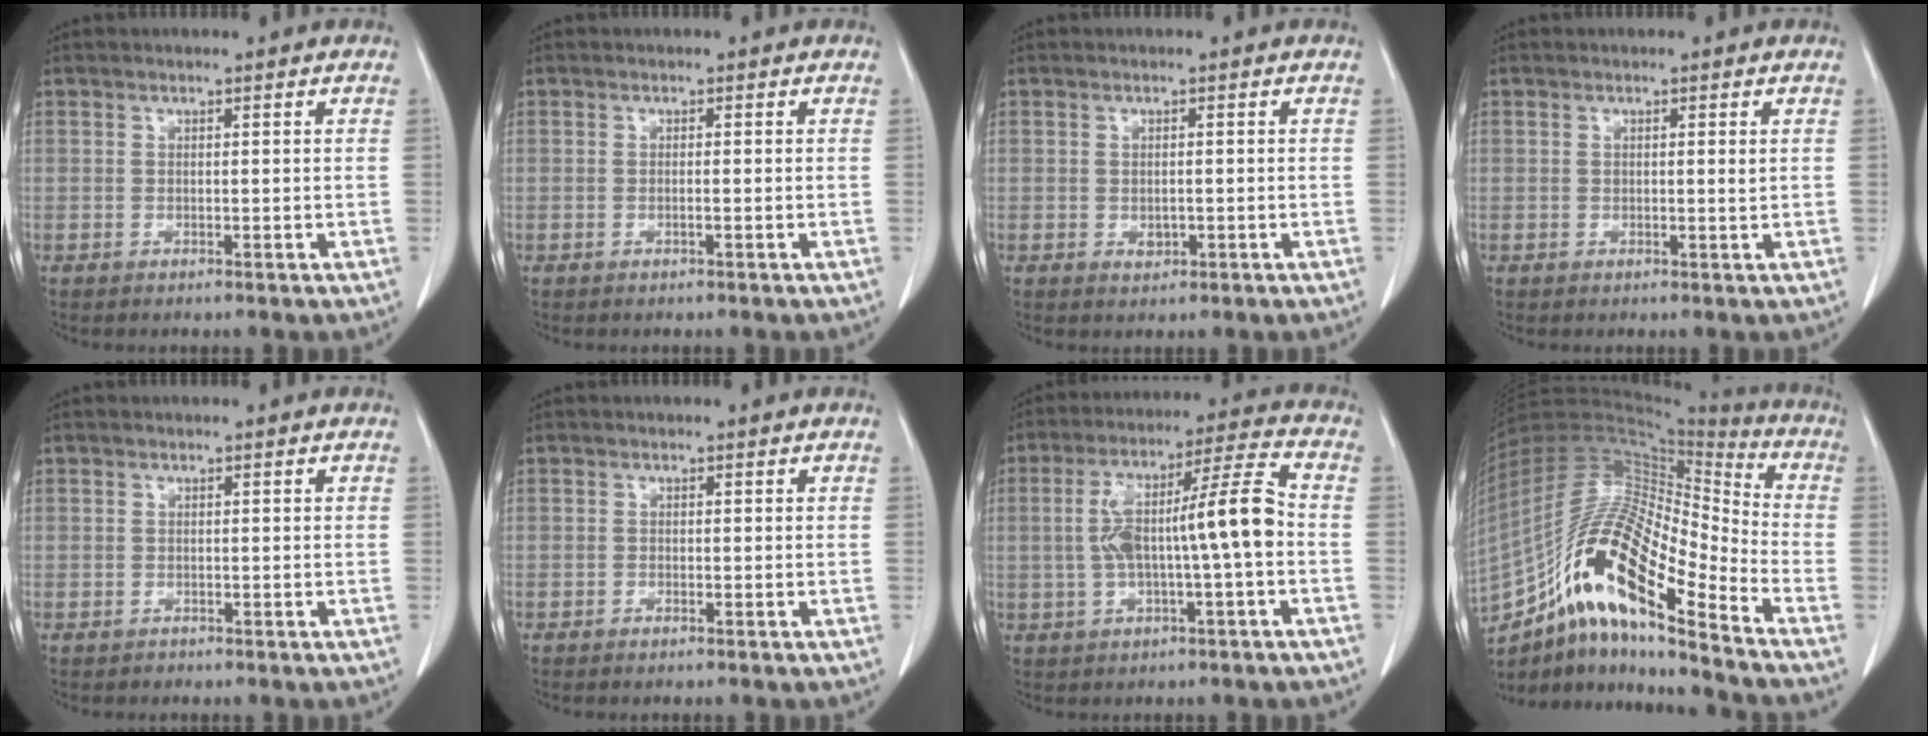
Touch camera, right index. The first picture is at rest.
{"total": 0.5, "force": [-0.2, -0.1, 0.5], "torque": [-0.009, 0.000, -0.003]}
{"total": 1.4, "force": [-0.3, 0.9, 1.0], "torque": [-0.015, -0.002, 0.001]}
{"total": 0.9, "force": [0.3, 0.0, 0.9], "torque": [-0.016, -0.002, 0.003]}
{"total": 0.8, "force": [-0.4, 0.6, -0.2], "torque": [-0.004, 0.004, -0.011]}
{"total": 0.6, "force": [-0.5, 0.1, 0.3], "torque": [-0.010, -0.001, -0.006]}
{"total": 12.6, "force": [-0.8, 1.0, 12.6], "torque": [-0.220, 0.032, -0.013]}
{"total": 22.1, "force": [-13.1, 4.2, 17.3], "torque": [-0.345, -0.001, -0.233]}